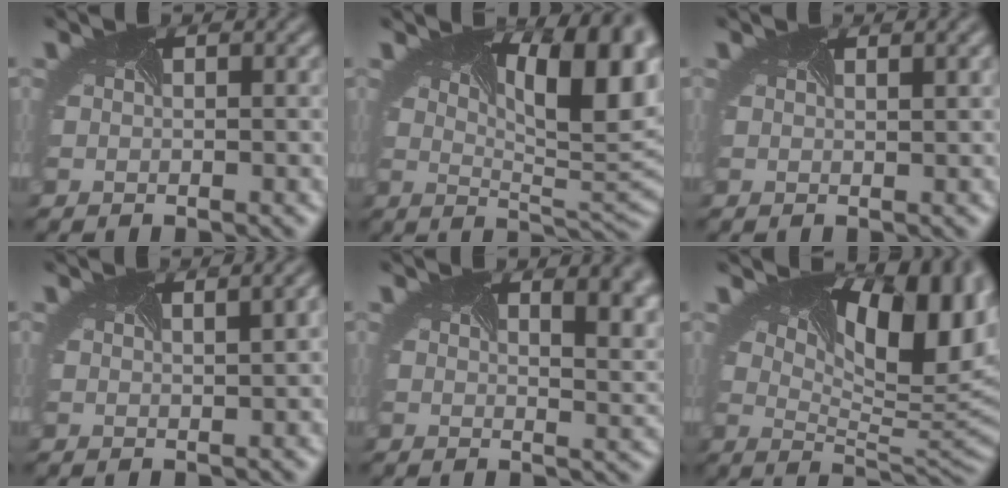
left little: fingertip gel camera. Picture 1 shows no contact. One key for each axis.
{"total": 12.2, "fx": 4.2, "fy": 4.5, "fz": 10.5, "tx": -0.114, "ty": 0.022, "tz": 0.053}
{"total": 1.9, "fx": 1.1, "fy": 0.7, "fz": 1.4, "tx": -0.011, "ty": 0.014, "tz": 0.001}
{"total": 3.4, "fx": 1.2, "fy": 1.5, "fz": 2.9, "tx": -0.013, "ty": 0.026, "tz": 0.001}
{"total": 8.3, "fx": 3.5, "fy": 4.1, "fz": 6.3, "tx": -0.057, "ty": 0.036, "tz": 0.036}
{"total": 12.8, "fx": 4.9, "fy": 5.5, "fz": 10.5, "tx": -0.129, "ty": 0.013, "tz": 0.079}